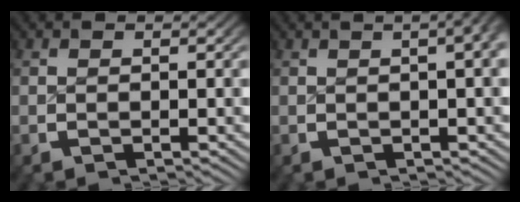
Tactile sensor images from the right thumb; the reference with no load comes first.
{"total": 7.9, "force": [2.5, 3.8, 6.5], "torque": [-0.052, 0.045, 0.013]}